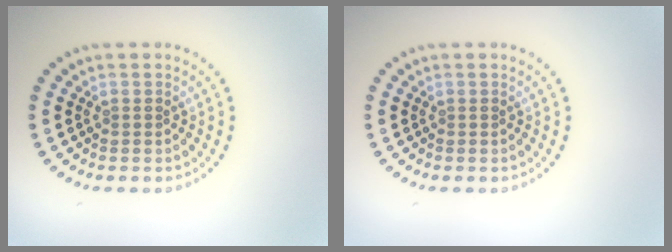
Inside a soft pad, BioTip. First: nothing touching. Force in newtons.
{"total": 0.0}